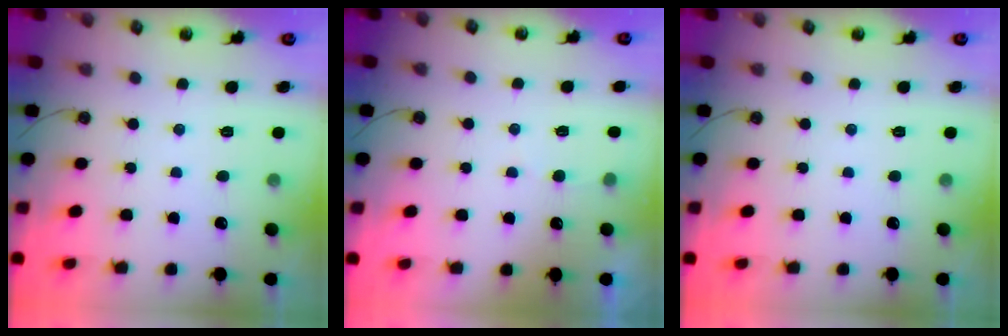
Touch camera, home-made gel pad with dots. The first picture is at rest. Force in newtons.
{"total": 3.0, "press": 2.9, "slide": 0.3}
{"total": 0.0}